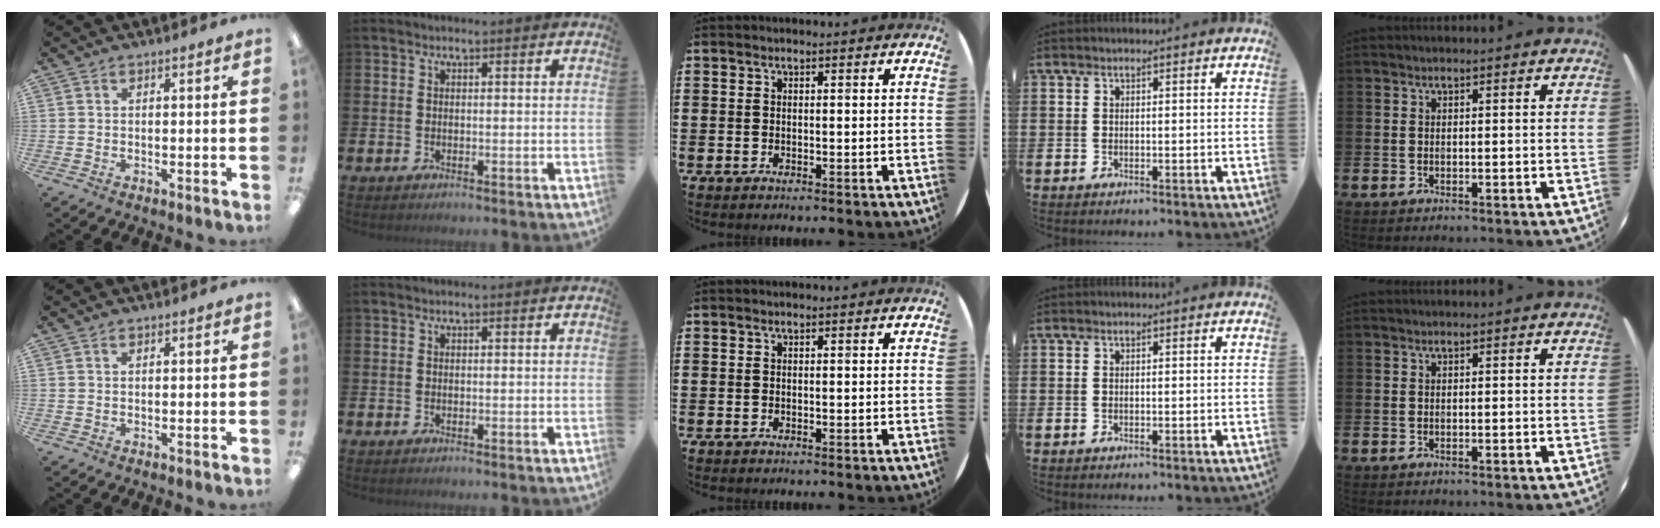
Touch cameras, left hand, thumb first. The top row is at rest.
{"thumb": {"total": 0.6, "force": [0.3, 0.3, 0.4], "torque": [-0.008, 0.003, 0.005]}}